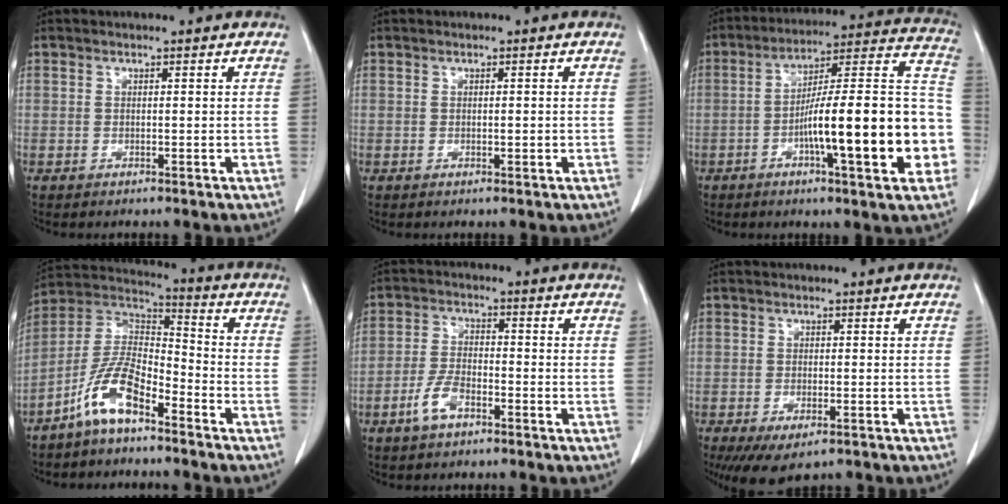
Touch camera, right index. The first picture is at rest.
{"total": 0.7, "force": [0.0, 0.3, 0.7], "torque": [-0.009, 0.001, 0.004]}
{"total": 22.5, "force": [-5.5, 3.2, 21.5], "torque": [-0.250, 0.029, -0.075]}
{"total": 10.3, "force": [-6.6, 3.2, 7.2], "torque": [-0.157, 0.014, -0.131]}
{"total": 5.1, "force": [-3.0, 2.2, 3.5], "torque": [-0.080, 0.002, -0.057]}
{"total": 6.9, "force": [-4.6, 2.7, 4.4], "torque": [-0.068, -0.013, -0.070]}